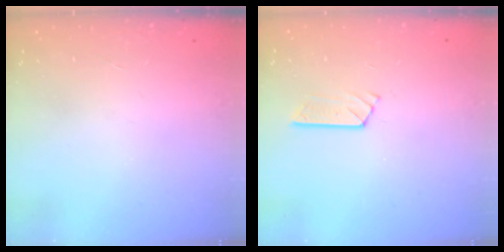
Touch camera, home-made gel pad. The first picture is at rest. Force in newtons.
{"total": 3.4, "press": 3.3, "slide": 0.4}